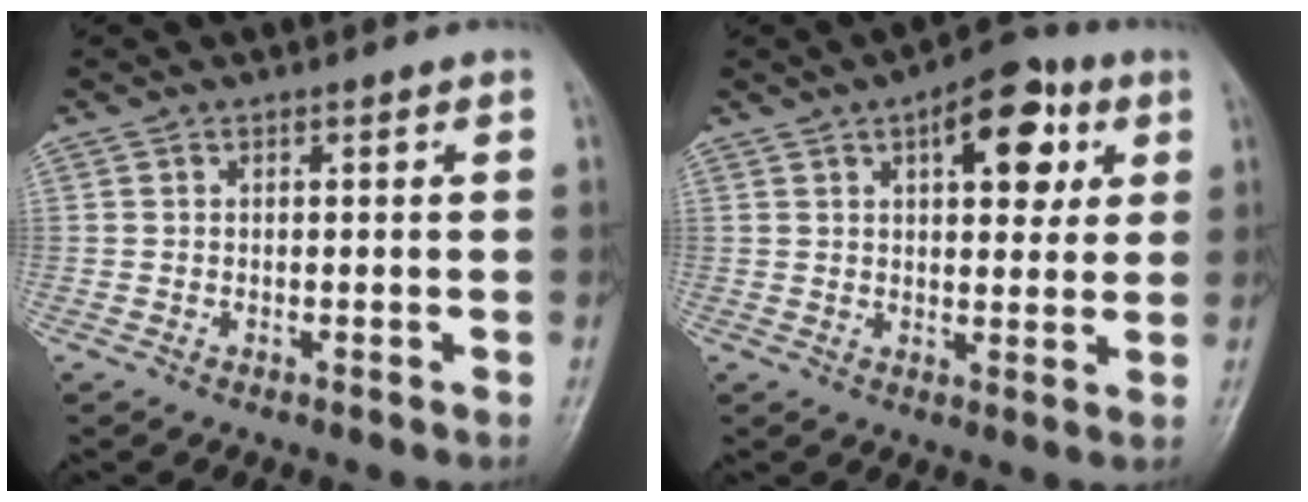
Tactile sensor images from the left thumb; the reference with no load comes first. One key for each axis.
{"total": 12.2, "fx": 4.9, "fy": 5.9, "fz": 9.5, "tx": -0.096, "ty": -0.005, "tz": 0.064}